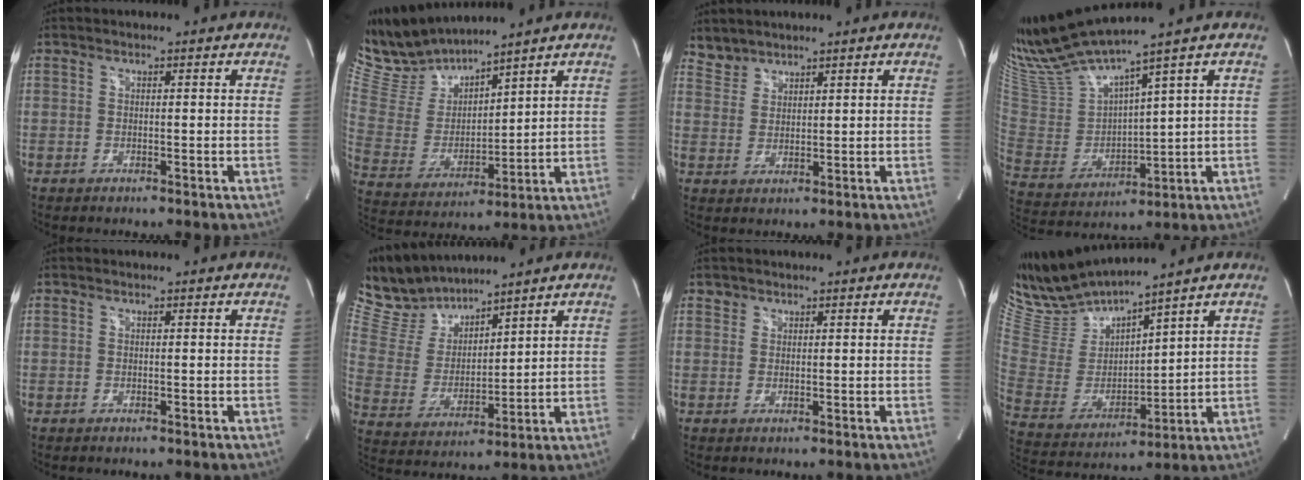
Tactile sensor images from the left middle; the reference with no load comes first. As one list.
[{"total": 11.1, "force": [10.8, 0.9, 2.5], "torque": [-0.076, 0.002, 0.236]}, {"total": 3.0, "force": [2.8, 1.0, -0.4], "torque": [0.009, 0.011, 0.059]}, {"total": 13.7, "force": [11.8, -0.8, 6.8], "torque": [-0.146, -0.012, 0.244]}, {"total": 0.0}, {"total": 10.5, "force": [9.9, 2.5, 2.2], "torque": [-0.065, 0.013, 0.213]}, {"total": 1.0, "force": [0.7, 0.7, -0.1], "torque": [0.010, 0.003, 0.009]}, {"total": 12.4, "force": [11.9, 0.1, 3.6], "torque": [-0.091, -0.006, 0.253]}]